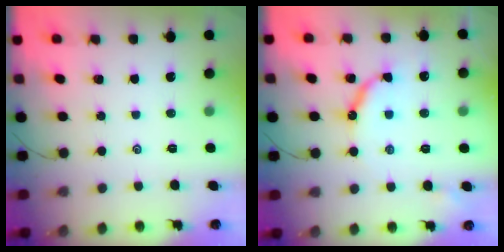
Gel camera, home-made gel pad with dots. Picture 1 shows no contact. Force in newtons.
{"total": 9.9, "press": 9.9, "slide": 0.9}